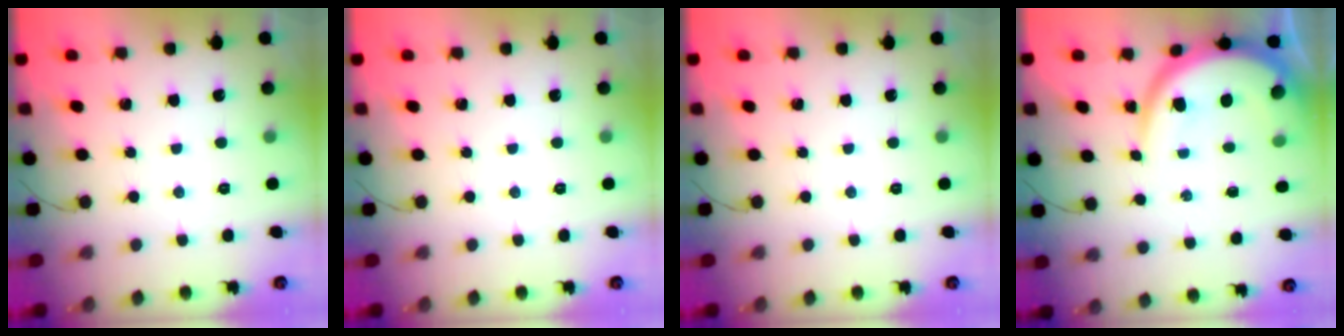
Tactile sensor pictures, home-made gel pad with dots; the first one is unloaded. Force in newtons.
{"total": 0.0}
{"total": 0.0}
{"total": 12.0, "press": 12.0, "slide": 1.2}